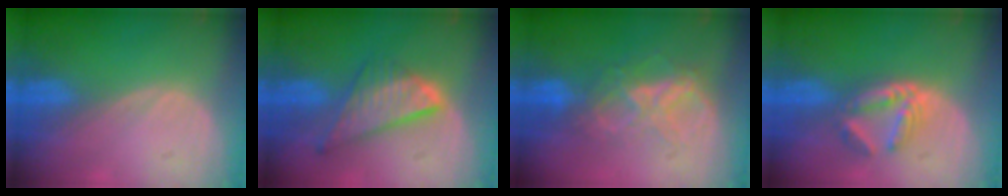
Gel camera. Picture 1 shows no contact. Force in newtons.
{"total": 8.7, "press": 7.5, "slide": 4.4}
{"total": 6.6, "press": 6.4, "slide": 1.5}
{"total": 6.1, "press": 5.2, "slide": 3.0}